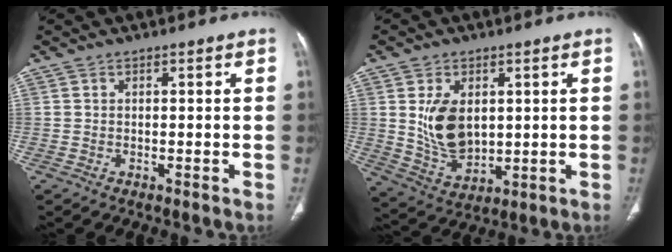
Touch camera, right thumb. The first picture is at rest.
{"total": 10.4, "force": [1.8, 6.8, 7.7], "torque": [-0.120, -0.019, 0.053]}